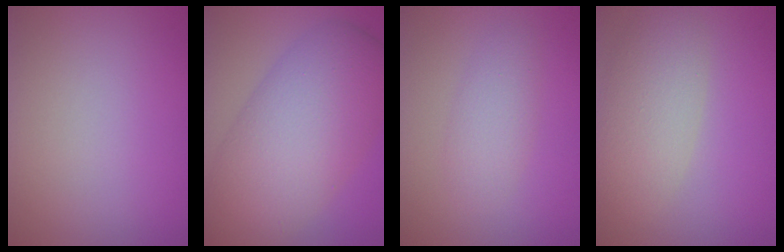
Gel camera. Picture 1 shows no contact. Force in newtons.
{"total": 10.1, "press": 10.1, "slide": 0.3}
{"total": 2.5, "press": 2.5, "slide": 0.1}
{"total": 4.9, "press": 4.9, "slide": 0.5}